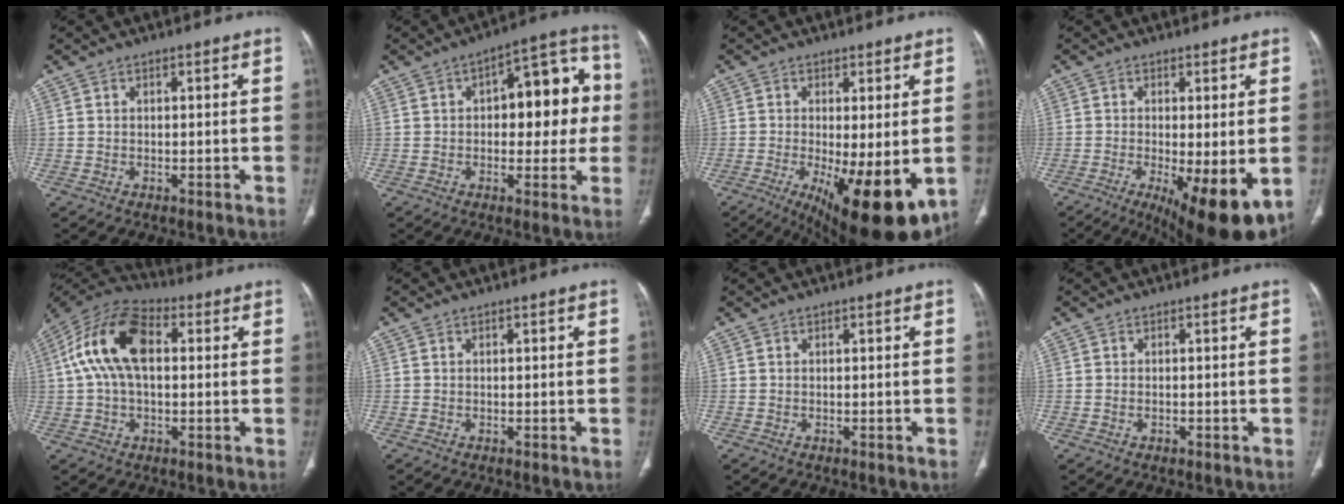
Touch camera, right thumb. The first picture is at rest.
{"total": 15.6, "force": [1.2, 8.2, 13.2], "torque": [-0.113, 0.039, 0.015]}
{"total": 15.8, "force": [-4.5, 5.1, 14.3], "torque": [-0.186, -0.028, -0.049]}
{"total": 12.8, "force": [-3.8, 3.8, 11.7], "torque": [-0.158, -0.024, -0.047]}
{"total": 15.1, "force": [2.5, 8.6, 12.2], "torque": [-0.239, 0.036, 0.038]}
{"total": 0.0}
{"total": 0.0}
{"total": 0.9, "force": [-0.3, 0.6, 0.5], "torque": [-0.014, 0.006, -0.001]}